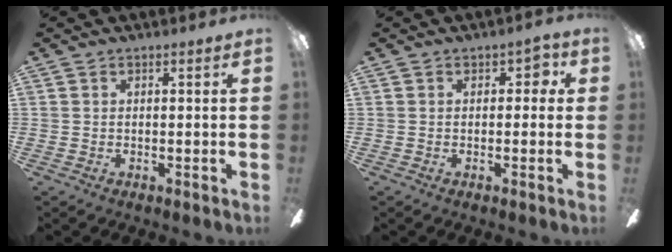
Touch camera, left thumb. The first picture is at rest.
{"total": 2.5, "force": [0.3, 1.8, 1.8], "torque": [-0.025, 0.006, 0.001]}